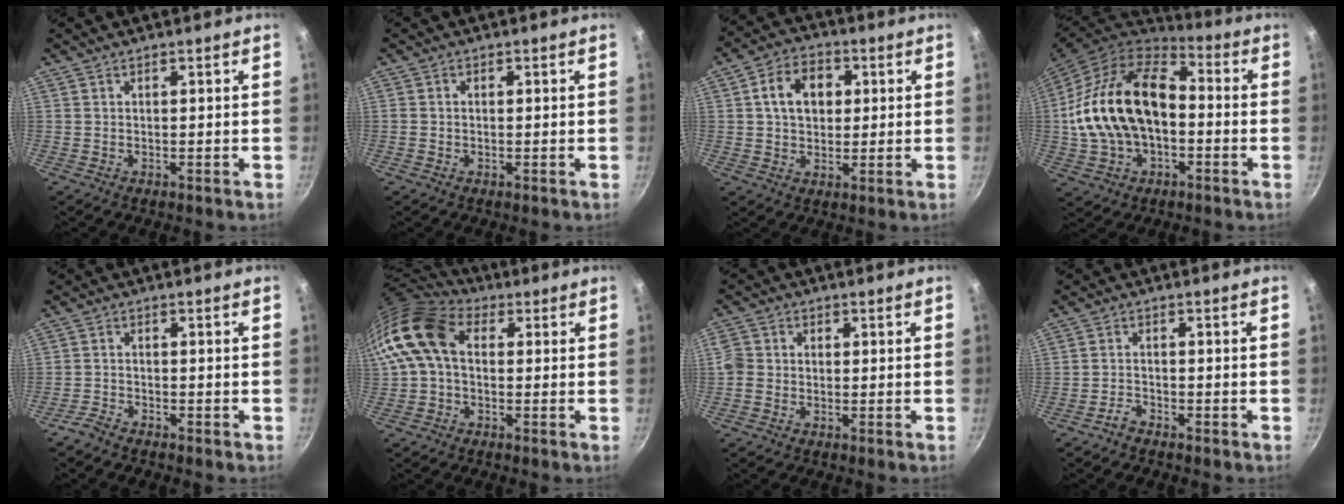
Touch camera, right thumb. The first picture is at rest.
{"total": 0.8, "force": [-0.1, 0.7, 0.4], "torque": [-0.007, 0.004, -0.003]}
{"total": 9.2, "force": [2.0, 7.0, 5.7], "torque": [-0.069, 0.011, 0.024]}
{"total": 21.4, "force": [-0.8, 13.8, 16.4], "torque": [-0.300, 0.042, -0.018]}
{"total": 2.5, "force": [-2.2, 0.8, 0.7], "torque": [-0.025, 0.020, -0.046]}
{"total": 11.2, "force": [1.1, 7.7, 8.0], "torque": [-0.142, 0.027, 0.001]}
{"total": 3.7, "force": [-0.7, 3.3, 1.5], "torque": [-0.020, 0.012, -0.025]}
{"total": 2.1, "force": [-1.8, 0.8, 0.6], "torque": [-0.011, 0.020, -0.034]}